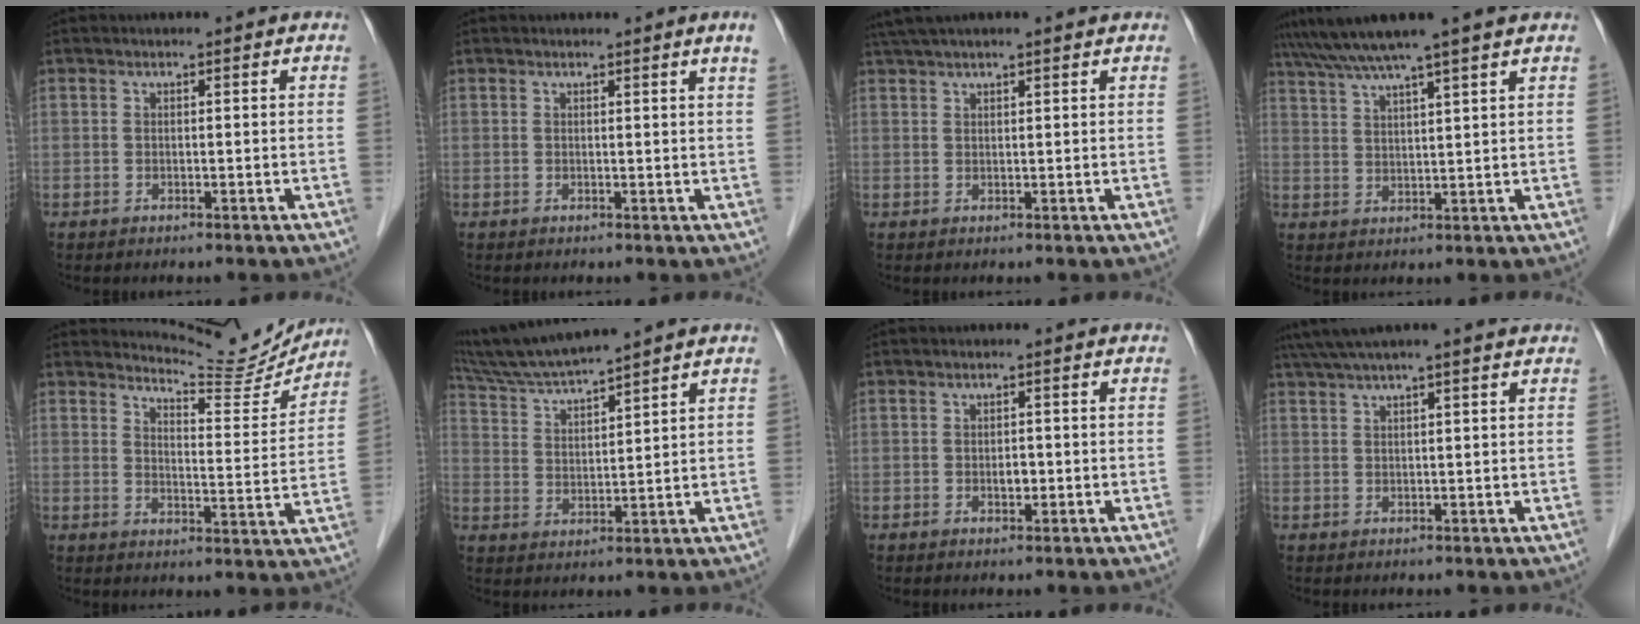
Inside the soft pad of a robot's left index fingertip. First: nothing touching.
{"total": 1.7, "force": [1.4, -0.6, 0.9], "torque": [-0.022, -0.011, 0.014]}
{"total": 7.0, "force": [5.9, 0.3, 3.8], "torque": [-0.064, 0.046, 0.092]}
{"total": 9.1, "force": [7.6, -1.2, 4.9], "torque": [-0.088, 0.027, 0.116]}
{"total": 10.4, "force": [10.4, 0.7, 0.2], "torque": [-0.004, -0.037, 0.133]}
{"total": 8.9, "force": [8.1, -1.4, 3.4], "torque": [-0.073, 0.013, 0.160]}
{"total": 1.5, "force": [-0.4, 0.9, 1.2], "torque": [-0.022, 0.001, -0.004]}
{"total": 8.2, "force": [6.7, -0.4, 4.7], "torque": [-0.082, 0.047, 0.097]}